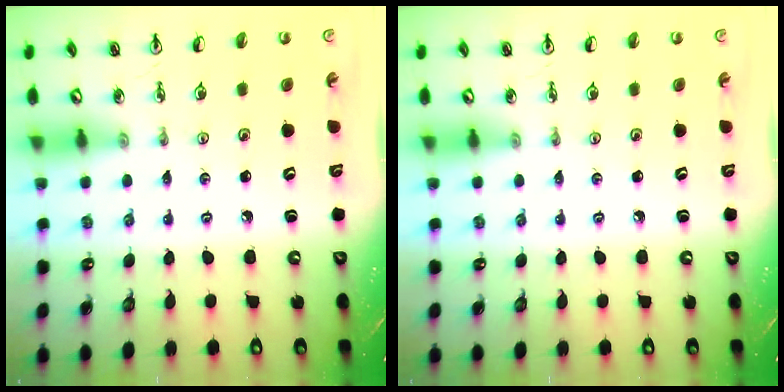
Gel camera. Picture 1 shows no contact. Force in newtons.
{"total": 0.0}